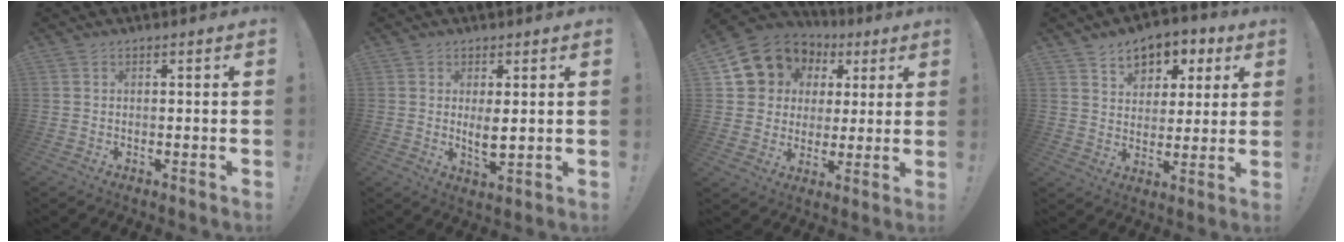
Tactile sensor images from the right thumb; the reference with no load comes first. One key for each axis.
{"total": 4.6, "fx": 0.9, "fy": 1.6, "fz": 4.2, "tx": -0.063, "ty": -0.014, "tz": 0.011}
{"total": 12.4, "fx": 5.9, "fy": 10.4, "fz": 3.3, "tx": -0.045, "ty": -0.038, "tz": 0.127}
{"total": 8.3, "fx": 4.3, "fy": 6.4, "fz": 3.0, "tx": -0.035, "ty": -0.028, "tz": 0.080}